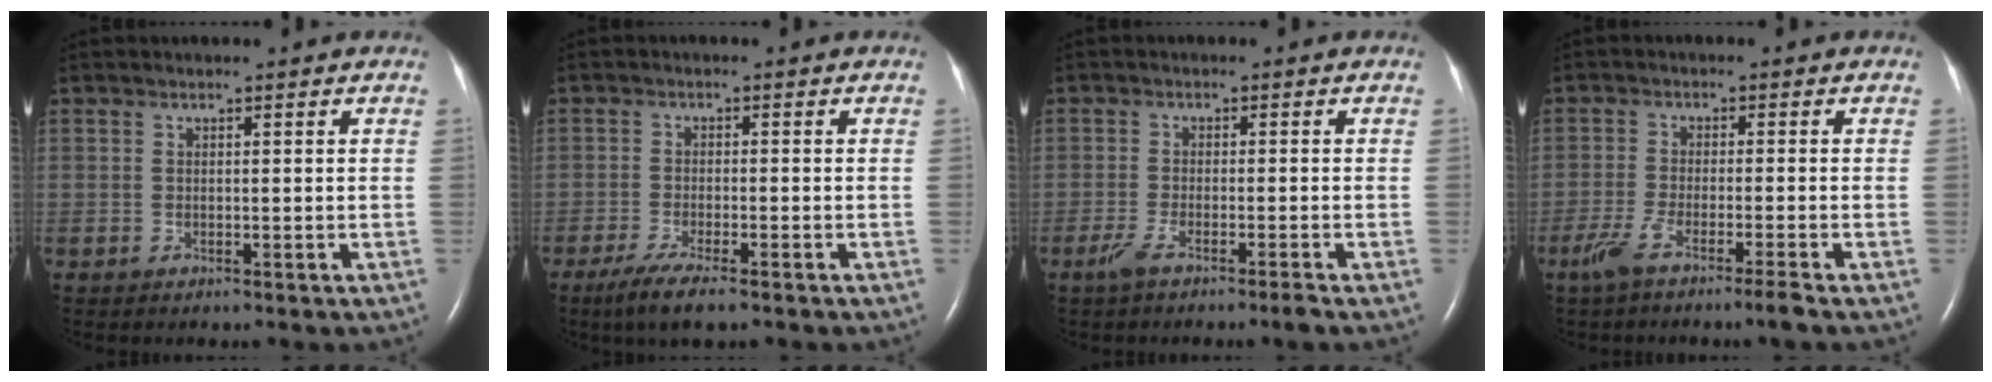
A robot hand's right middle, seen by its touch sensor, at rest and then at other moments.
{"total": 5.8, "force": [-3.9, 0.8, 4.2], "torque": [-0.081, -0.016, -0.064]}
{"total": 3.5, "force": [-2.5, -0.3, 2.5], "torque": [-0.054, -0.009, -0.052]}
{"total": 5.1, "force": [-3.6, -0.6, 3.6], "torque": [-0.072, -0.013, -0.072]}